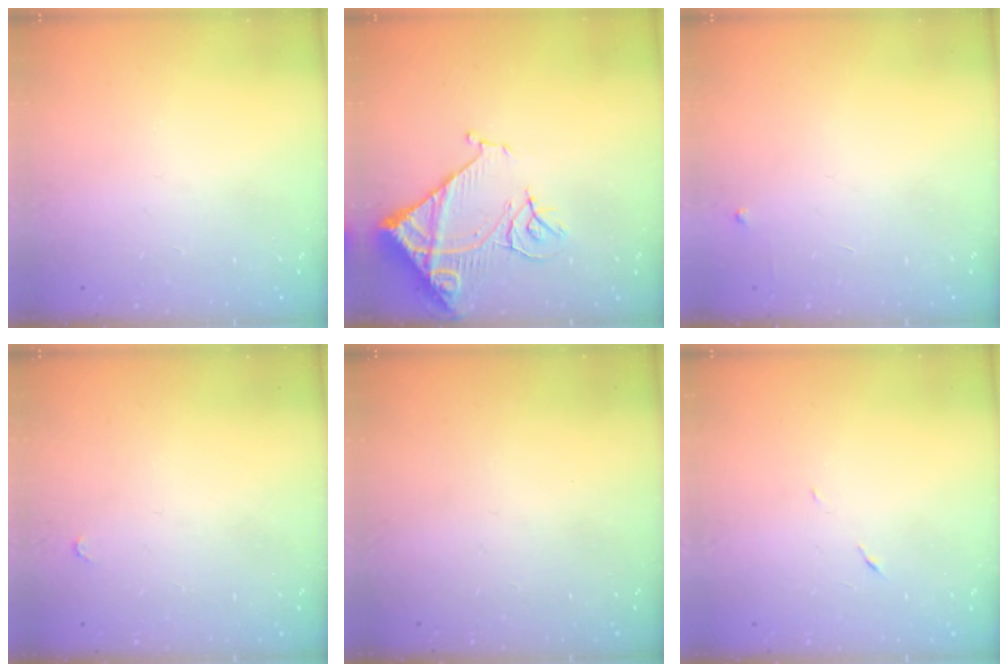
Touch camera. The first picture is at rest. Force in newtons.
{"total": 13.6, "press": 13.5, "slide": 1.7}
{"total": 2.6, "press": 2.6, "slide": 0.4}
{"total": 2.8, "press": 2.8, "slide": 0.4}
{"total": 0.0}
{"total": 5.0, "press": 4.8, "slide": 1.4}